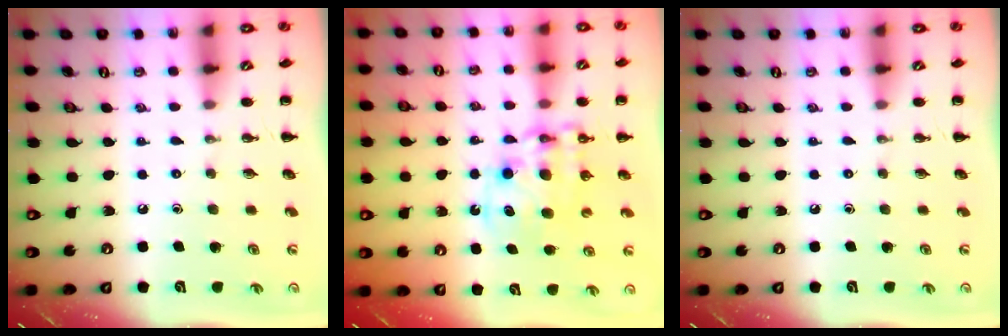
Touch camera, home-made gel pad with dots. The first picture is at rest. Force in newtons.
{"total": 11.2, "press": 10.9, "slide": 2.7}
{"total": 0.0}